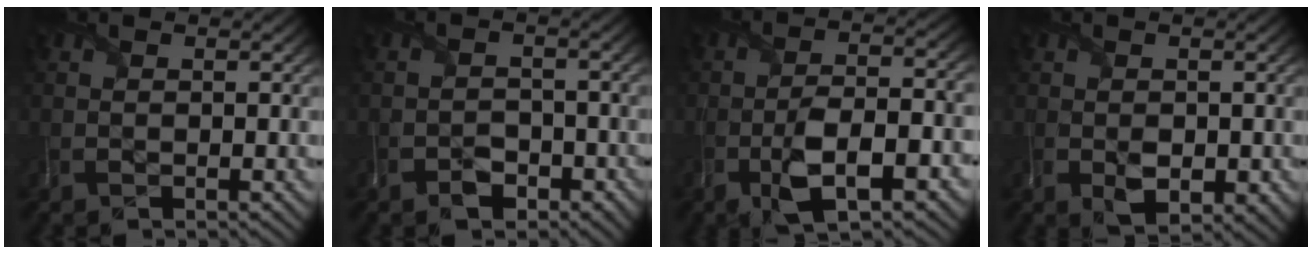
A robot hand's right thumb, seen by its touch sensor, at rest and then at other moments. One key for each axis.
{"total": 2.9, "fx": -1.9, "fy": 1.8, "fz": 1.1, "tx": -0.018, "ty": -0.004, "tz": -0.036}
{"total": 9.0, "fx": -3.6, "fy": 3.3, "fz": 7.6, "tx": -0.140, "ty": -0.003, "tz": -0.068}
{"total": 3.3, "fx": -0.7, "fy": 2.1, "fz": 2.4, "tx": -0.051, "ty": -0.018, "tz": -0.006}